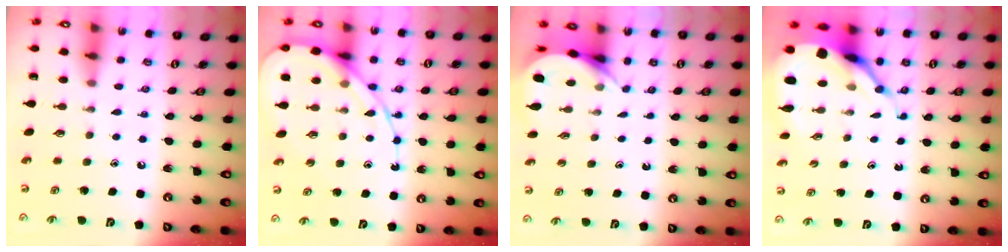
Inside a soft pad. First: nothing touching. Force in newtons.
{"total": 13.8, "press": 13.8, "slide": 1.3}
{"total": 4.2, "press": 4.1, "slide": 0.4}
{"total": 9.9, "press": 9.8, "slide": 1.0}